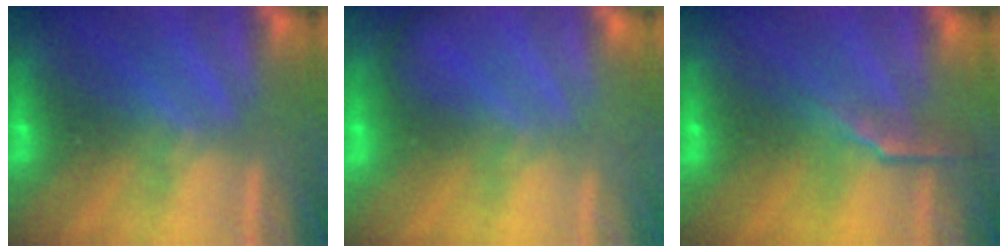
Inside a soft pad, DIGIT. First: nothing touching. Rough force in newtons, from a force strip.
{"total": 2.1}
{"total": 2.7}